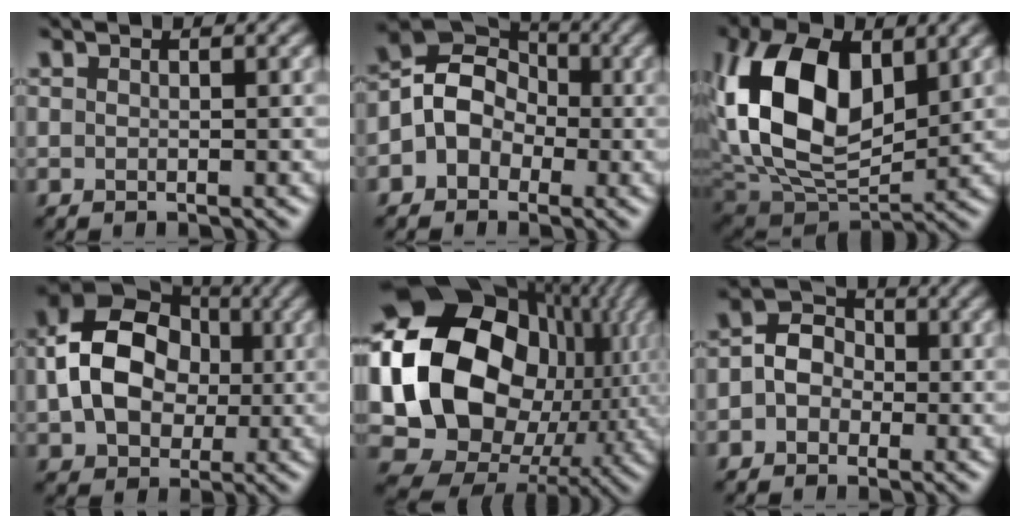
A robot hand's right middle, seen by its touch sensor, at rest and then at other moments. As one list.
[{"total": 6.6, "force": [-0.5, 5.9, 2.9], "torque": [-0.031, 0.033, -0.042]}, {"total": 12.4, "force": [2.8, 7.6, 9.4], "torque": [-0.192, 0.004, 0.049]}, {"total": 10.3, "force": [0.2, 7.8, 6.7], "torque": [-0.134, 0.007, -0.002]}, {"total": 21.0, "force": [1.8, 16.8, 12.5], "torque": [-0.276, -0.012, 0.059]}, {"total": 3.5, "force": [-0.4, 2.9, 1.9], "torque": [-0.021, 0.004, -0.019]}]